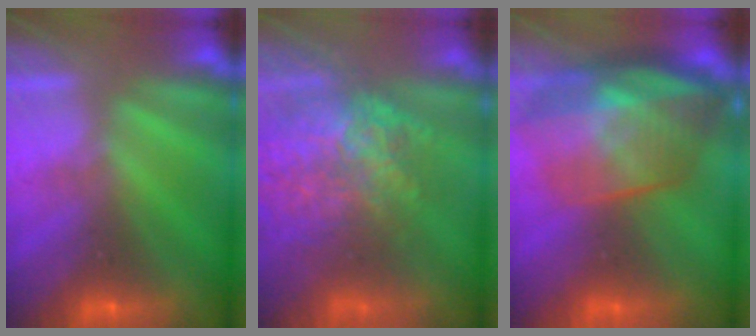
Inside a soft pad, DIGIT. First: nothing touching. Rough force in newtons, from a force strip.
{"total": 8.9}
{"total": 7.6}